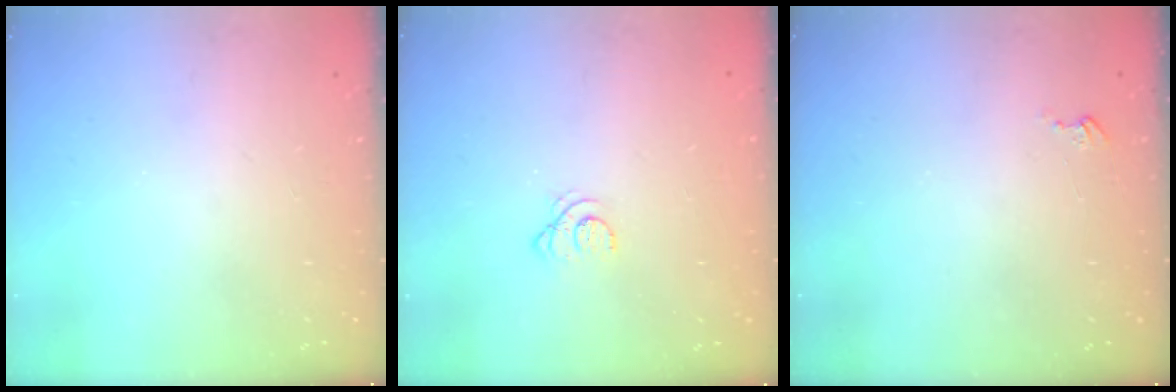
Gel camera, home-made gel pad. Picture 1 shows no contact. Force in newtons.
{"total": 2.1, "press": 2.1, "slide": 0.3}
{"total": 2.7, "press": 2.7, "slide": 0.3}